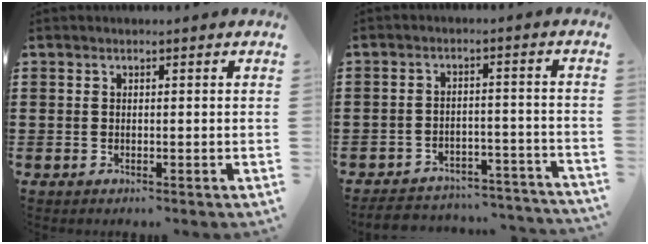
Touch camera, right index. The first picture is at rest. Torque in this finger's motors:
{"motor_torque": [-2.13, 0.00, -1.05, -0.21]}